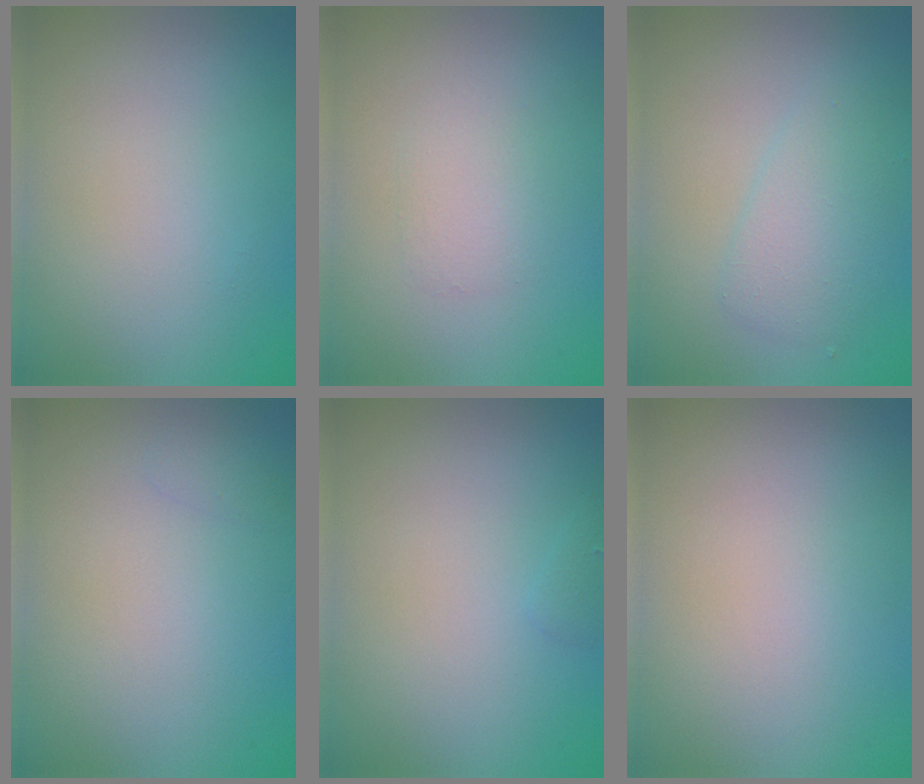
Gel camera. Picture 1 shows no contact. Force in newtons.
{"total": 1.6, "press": 1.6, "slide": 0.0}
{"total": 2.7, "press": 2.7, "slide": 0.0}
{"total": 0.6, "press": 0.6, "slide": 0.0}
{"total": 0.6, "press": 0.5, "slide": 0.0}
{"total": 0.0}